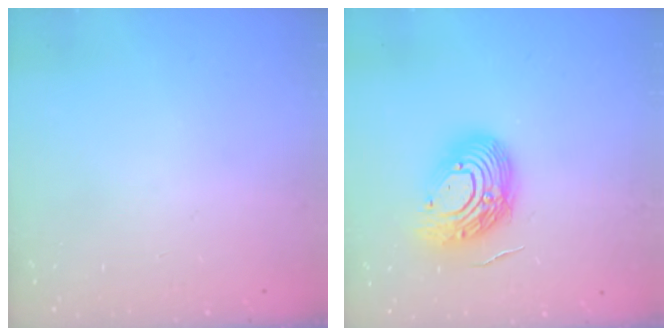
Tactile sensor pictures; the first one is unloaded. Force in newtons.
{"total": 14.4, "press": 14.2, "slide": 2.0}